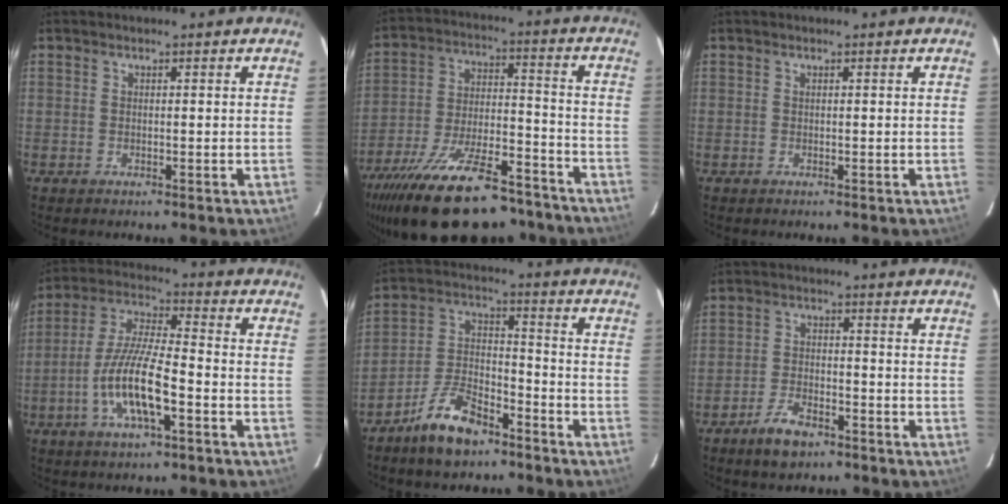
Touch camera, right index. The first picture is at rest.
{"total": 26.6, "force": [-20.5, 9.5, 14.0], "torque": [-0.264, -0.025, -0.303]}
{"total": 0.0}
{"total": 12.4, "force": [-4.8, 2.7, 11.1], "torque": [-0.229, -0.005, -0.093]}
{"total": 10.8, "force": [-7.8, 4.4, 6.0], "torque": [-0.126, 0.017, -0.144]}
{"total": 6.3, "force": [-4.5, 2.7, 3.5], "torque": [-0.085, 0.000, -0.080]}